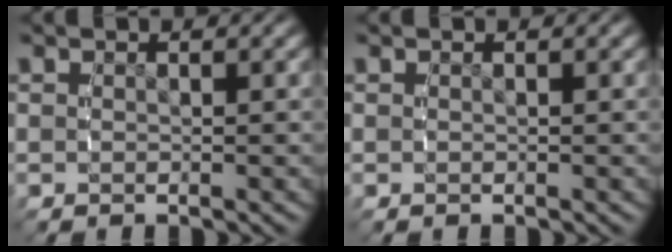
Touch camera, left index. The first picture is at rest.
{"total": 0.0}